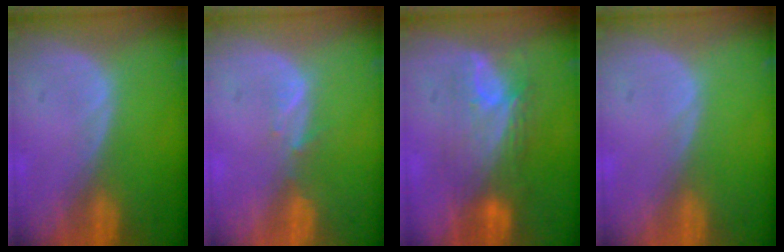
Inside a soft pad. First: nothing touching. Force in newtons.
{"total": 1.7, "press": 1.5, "slide": 0.8}
{"total": 7.4, "press": 7.2, "slide": 1.4}
{"total": 0.0}